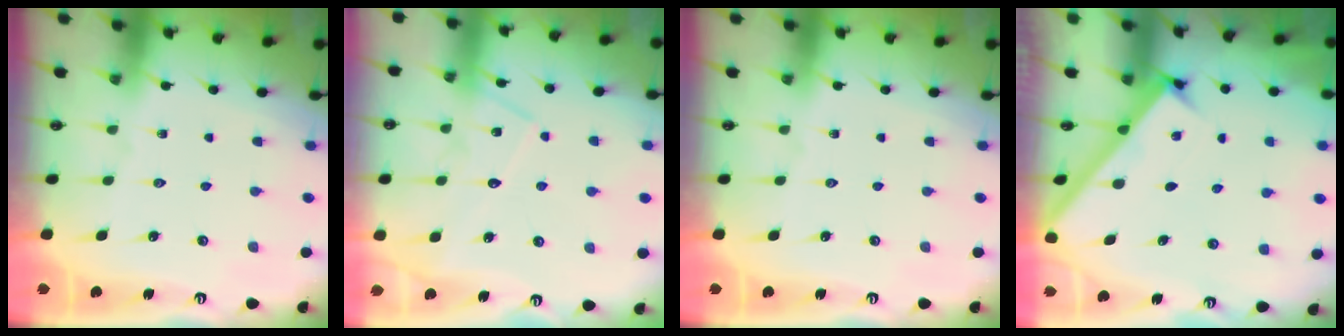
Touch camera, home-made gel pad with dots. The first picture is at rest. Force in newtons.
{"total": 10.8, "press": 10.8, "slide": 0.7}
{"total": 0.0}
{"total": 2.7, "press": 2.7, "slide": 0.4}